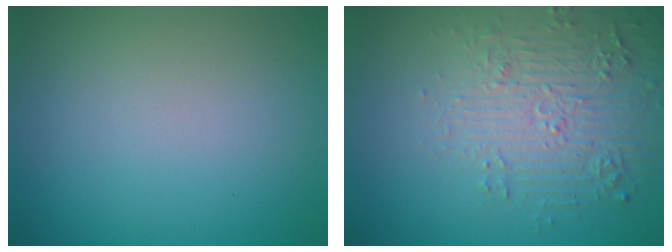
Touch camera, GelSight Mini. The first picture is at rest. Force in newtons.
{"total": 4.9, "press": 4.1, "slide": 2.7}